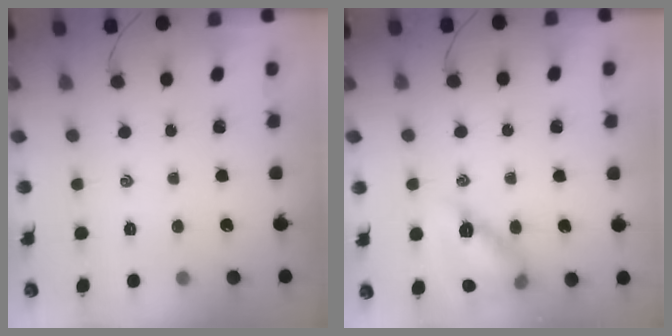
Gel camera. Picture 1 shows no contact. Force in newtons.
{"total": 13.7, "press": 13.2, "slide": 3.5}